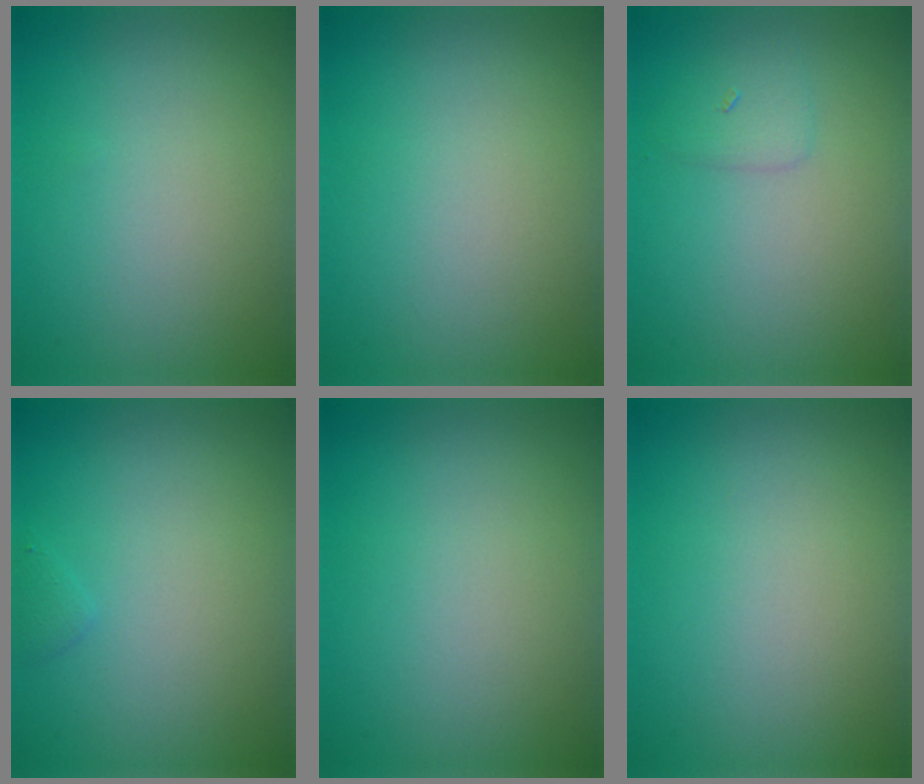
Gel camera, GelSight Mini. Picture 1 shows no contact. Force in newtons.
{"total": 0.0}
{"total": 1.4, "press": 1.4, "slide": 0.1}
{"total": 0.6, "press": 0.6, "slide": 0.1}
{"total": 0.0}
{"total": 0.0}